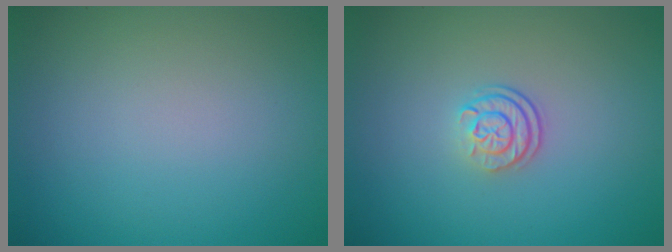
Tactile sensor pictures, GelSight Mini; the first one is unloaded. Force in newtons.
{"total": 2.4, "press": 1.7, "slide": 1.7}